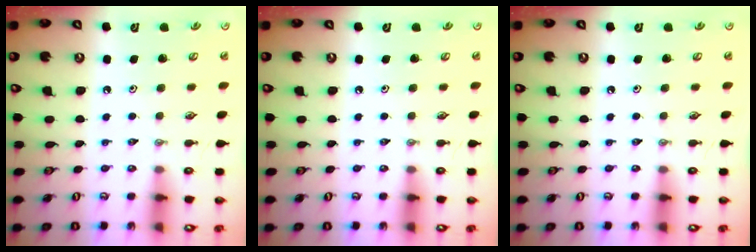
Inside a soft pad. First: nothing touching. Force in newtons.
{"total": 0.0}
{"total": 0.0}